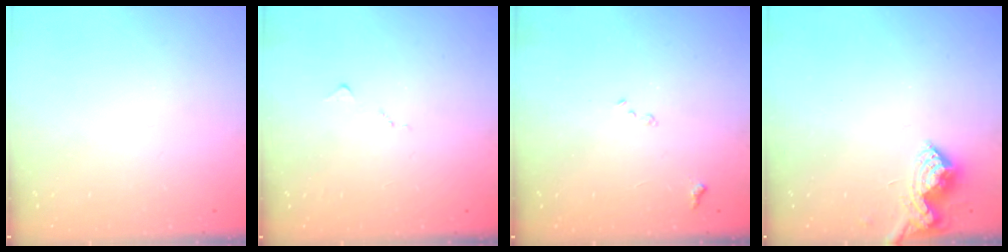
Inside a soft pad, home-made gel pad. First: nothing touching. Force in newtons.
{"total": 5.6, "press": 5.5, "slide": 0.9}
{"total": 7.8, "press": 7.8, "slide": 1.0}
{"total": 8.3, "press": 8.3, "slide": 0.2}